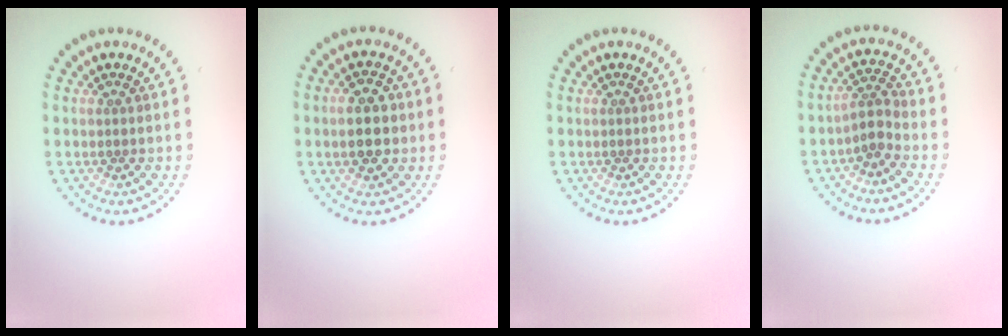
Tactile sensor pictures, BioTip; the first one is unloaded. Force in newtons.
{"total": 4.4, "press": 4.4, "slide": 0.2}
{"total": 0.0}
{"total": 2.2, "press": 1.4, "slide": 1.6}